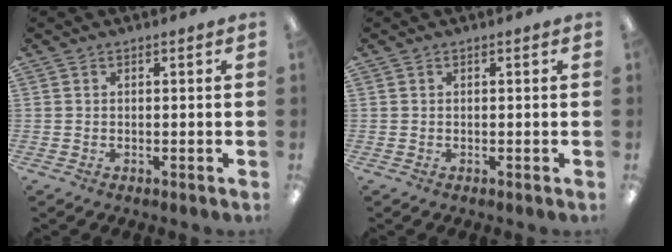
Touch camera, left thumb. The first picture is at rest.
{"total": 0.0}